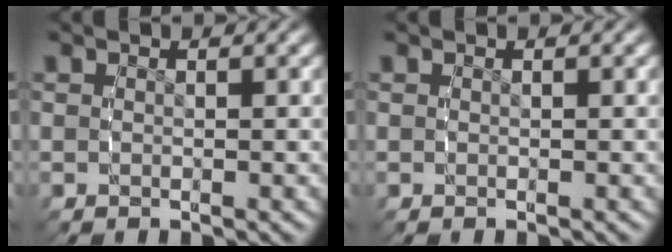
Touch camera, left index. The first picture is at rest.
{"total": 0.0}